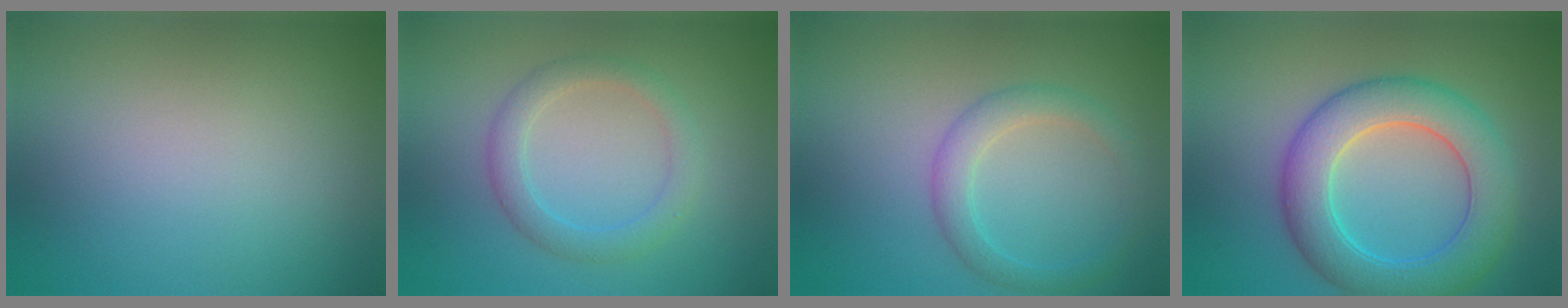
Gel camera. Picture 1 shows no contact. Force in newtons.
{"total": 2.9, "press": 2.9, "slide": 0.3}
{"total": 2.8, "press": 2.8, "slide": 0.2}
{"total": 7.8, "press": 7.8, "slide": 0.1}